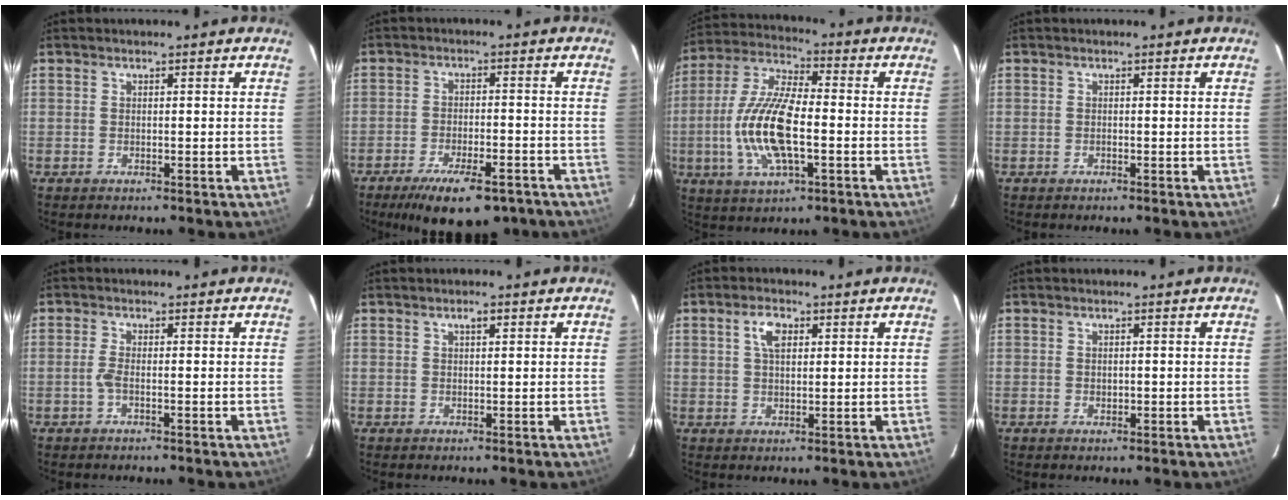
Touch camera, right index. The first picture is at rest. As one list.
[{"total": 13.2, "force": [-9.2, 4.7, 8.2], "torque": [-0.158, -0.020, -0.136]}, {"total": 15.3, "force": [-2.9, 5.6, 14.0], "torque": [-0.293, 0.000, -0.059]}, {"total": 0.0}, {"total": 1.6, "force": [-0.6, 0.1, 1.5], "torque": [-0.033, 0.000, -0.014]}, {"total": 1.4, "force": [0.7, 0.6, 1.0], "torque": [-0.017, 0.005, 0.011]}, {"total": 4.2, "force": [1.6, 2.2, 3.1], "torque": [-0.057, 0.010, 0.030]}, {"total": 0.8, "force": [0.0, 0.7, 0.5], "torque": [-0.007, 0.000, 0.002]}]